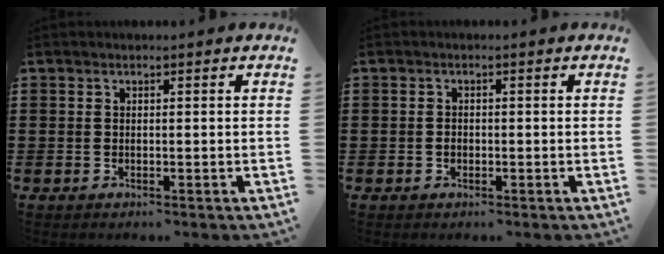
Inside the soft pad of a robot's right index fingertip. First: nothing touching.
{"total": 1.0, "force": [-0.4, 0.7, 0.6], "torque": [-0.013, 0.000, -0.007]}